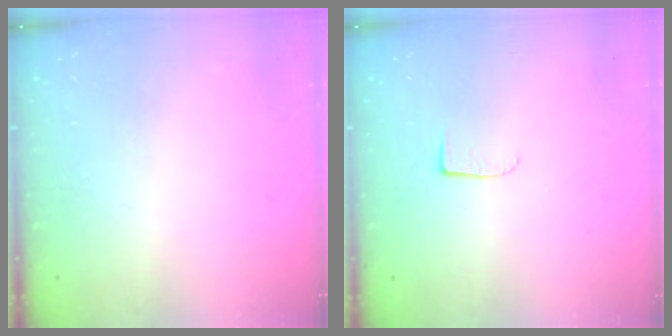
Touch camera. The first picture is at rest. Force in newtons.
{"total": 5.0, "press": 4.9, "slide": 0.6}